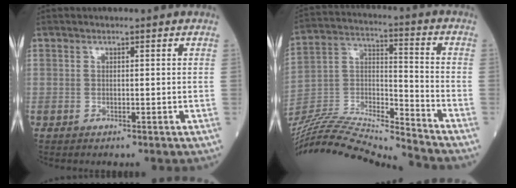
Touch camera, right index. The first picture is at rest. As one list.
[{"total": 20.7, "force": [-19.8, -0.8, 6.0], "torque": [-0.122, 0.010, -0.344]}]